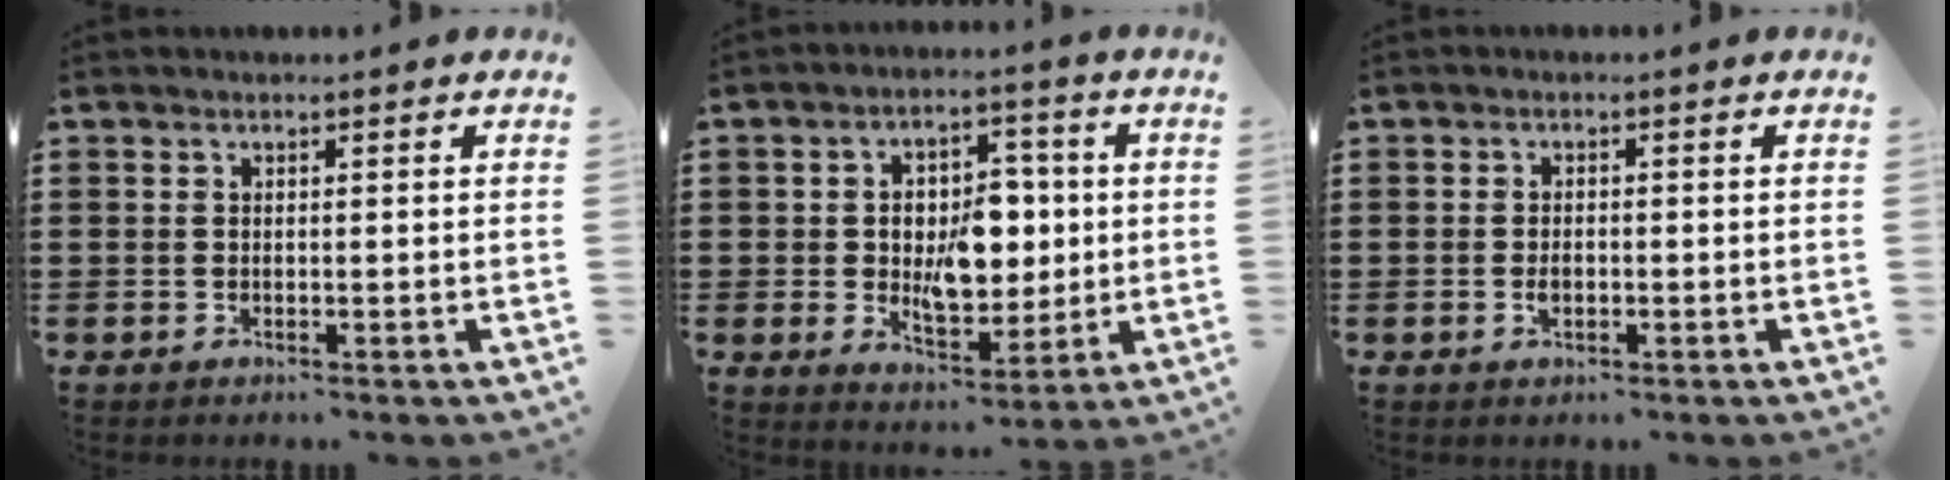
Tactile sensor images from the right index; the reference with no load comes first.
{"total": 8.5, "force": [0.3, 5.6, 6.4], "torque": [-0.104, 0.011, 0.003]}
{"total": 1.6, "force": [-0.4, 0.9, 1.3], "torque": [-0.025, 0.002, -0.008]}